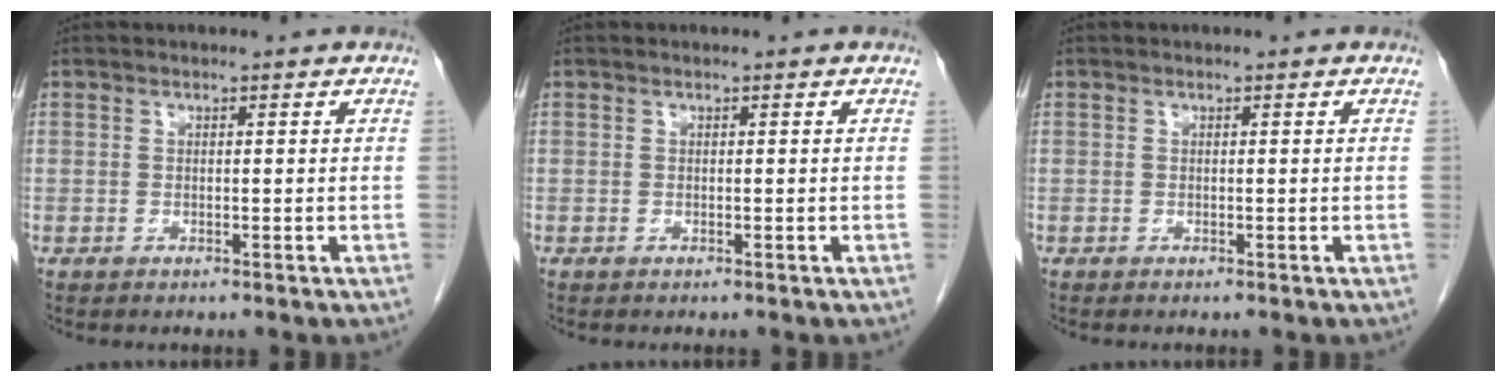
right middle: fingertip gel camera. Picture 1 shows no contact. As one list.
[{"total": 0.0}, {"total": 0.0}]